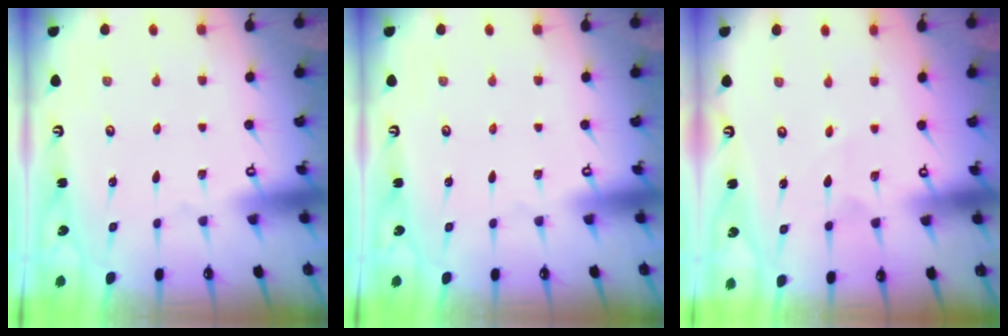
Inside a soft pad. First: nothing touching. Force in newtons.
{"total": 0.0}
{"total": 4.2, "press": 4.1, "slide": 0.7}